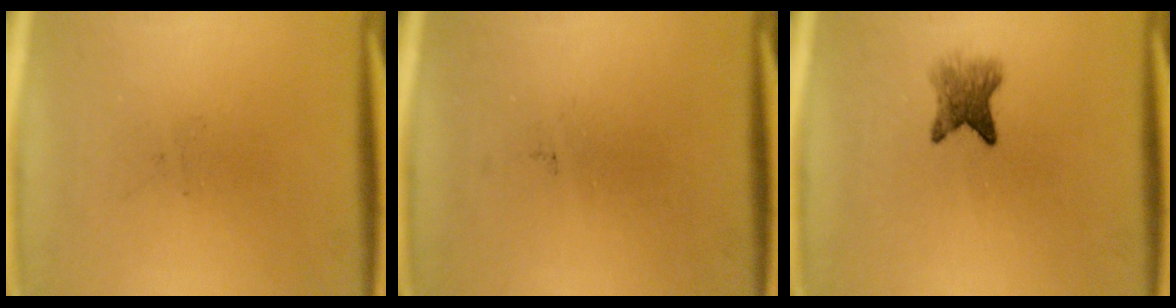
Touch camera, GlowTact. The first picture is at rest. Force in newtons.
{"total": 0.0}
{"total": 3.9}